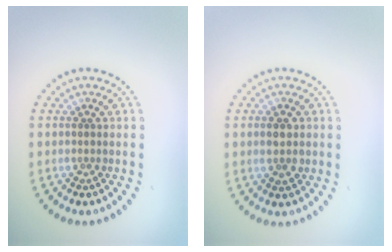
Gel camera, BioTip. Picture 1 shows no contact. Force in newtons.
{"total": 1.9, "press": 1.9, "slide": 0.2}